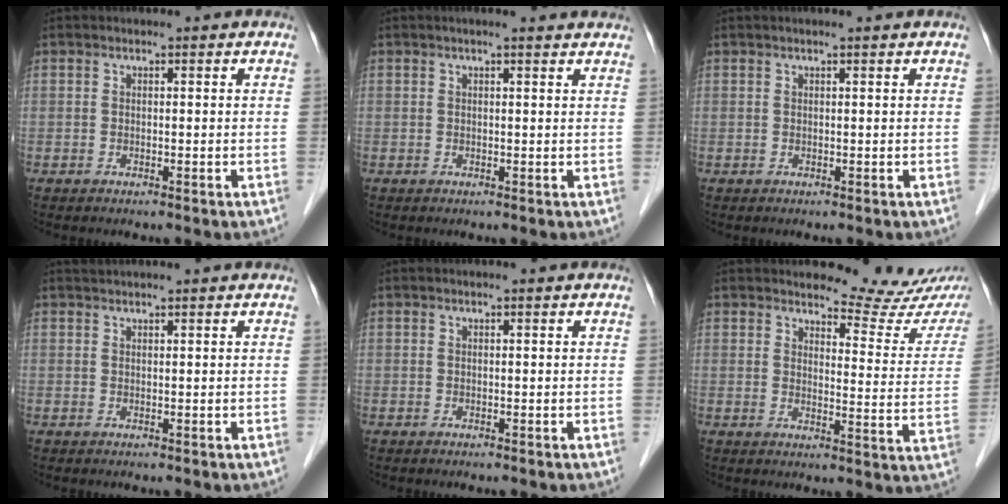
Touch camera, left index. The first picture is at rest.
{"total": 3.8, "force": [3.5, 0.3, 1.7], "torque": [-0.023, 0.016, 0.031]}
{"total": 1.3, "force": [1.1, -0.2, 0.7], "torque": [-0.010, 0.014, 0.021]}
{"total": 2.9, "force": [2.8, -0.3, 0.9], "torque": [-0.011, 0.028, 0.046]}
{"total": 0.0}
{"total": 11.6, "force": [11.2, 0.7, 2.8], "torque": [-0.024, -0.067, 0.119]}